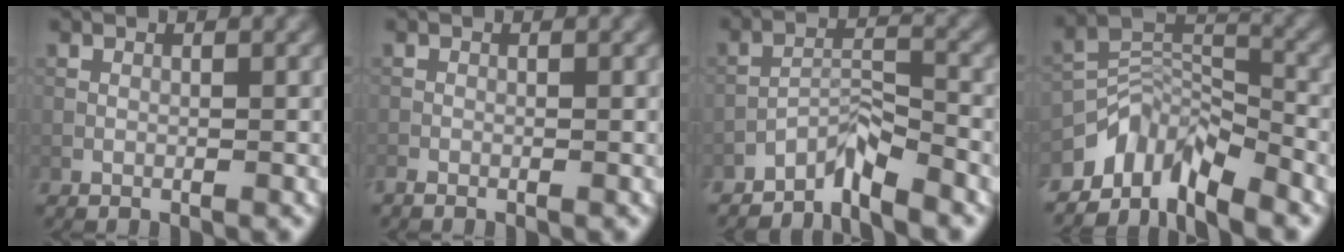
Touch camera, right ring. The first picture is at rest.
{"total": 0.5, "force": [-0.5, 0.1, 0.2], "torque": [-0.002, -0.002, -0.012]}
{"total": 3.2, "force": [-2.9, 0.4, 1.4], "torque": [-0.020, 0.012, -0.058]}
{"total": 5.9, "force": [-4.7, 2.3, 2.6], "torque": [-0.033, -0.003, -0.098]}